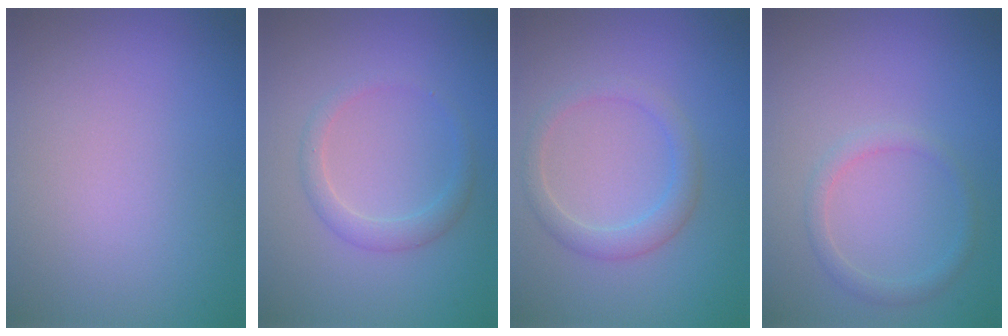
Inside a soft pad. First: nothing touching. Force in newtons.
{"total": 1.9, "press": 1.9, "slide": 0.0}
{"total": 2.4, "press": 2.4, "slide": 0.0}
{"total": 1.5, "press": 1.5, "slide": 0.1}